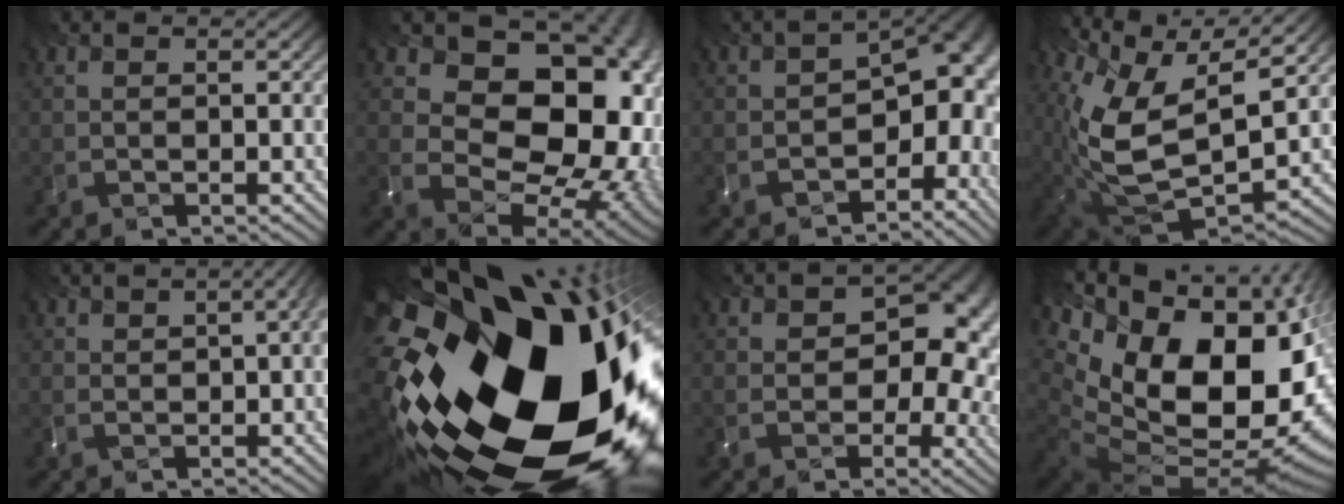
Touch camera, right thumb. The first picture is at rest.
{"total": 16.7, "force": [2.2, 12.9, 10.4], "torque": [-0.130, -0.006, 0.077]}
{"total": 11.7, "force": [-3.8, 7.1, 8.4], "torque": [-0.119, -0.031, -0.037]}
{"total": 12.1, "force": [1.6, 7.5, 9.4], "torque": [-0.230, -0.035, 0.066]}
{"total": 4.0, "force": [0.6, 1.4, 3.6], "torque": [-0.059, 0.009, 0.030]}
{"total": 21.4, "force": [-3.3, 14.2, 15.7], "torque": [-0.304, -0.087, -0.027]}
{"total": 12.9, "force": [0.9, 9.1, 9.0], "torque": [-0.125, -0.023, 0.056]}
{"total": 19.0, "force": [0.8, 12.5, 14.2], "torque": [-0.279, -0.054, 0.074]}